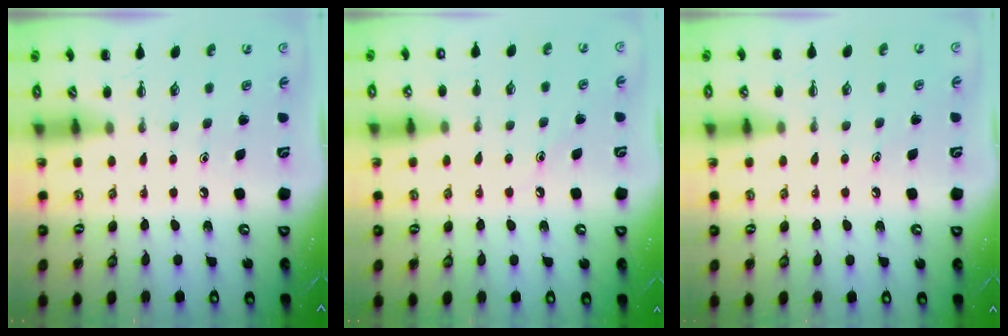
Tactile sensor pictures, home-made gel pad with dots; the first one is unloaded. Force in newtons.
{"total": 7.7, "press": 7.4, "slide": 2.1}
{"total": 6.5, "press": 6.2, "slide": 2.0}